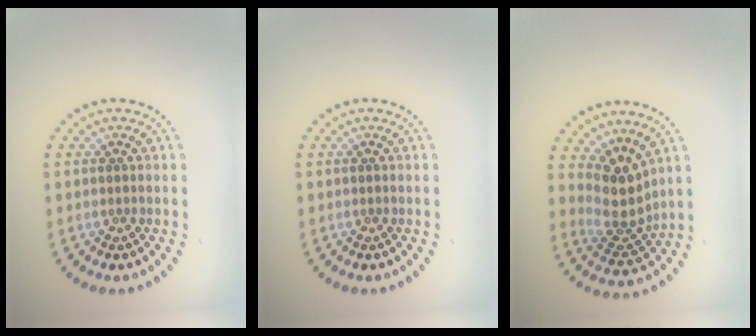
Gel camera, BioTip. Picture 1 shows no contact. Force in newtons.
{"total": 0.0}
{"total": 3.7, "press": 2.8, "slide": 2.4}